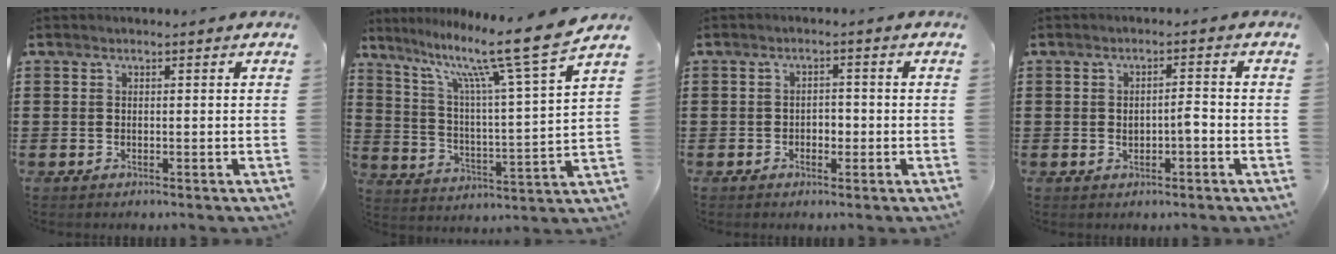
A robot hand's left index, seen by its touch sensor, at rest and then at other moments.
{"total": 12.6, "force": [9.7, -0.3, 7.9], "torque": [-0.162, -0.070, 0.149]}
{"total": 1.8, "force": [-0.8, 1.3, 1.0], "torque": [-0.023, 0.005, -0.021]}
{"total": 2.6, "force": [-0.6, 0.9, 2.4], "torque": [-0.045, 0.004, -0.013]}